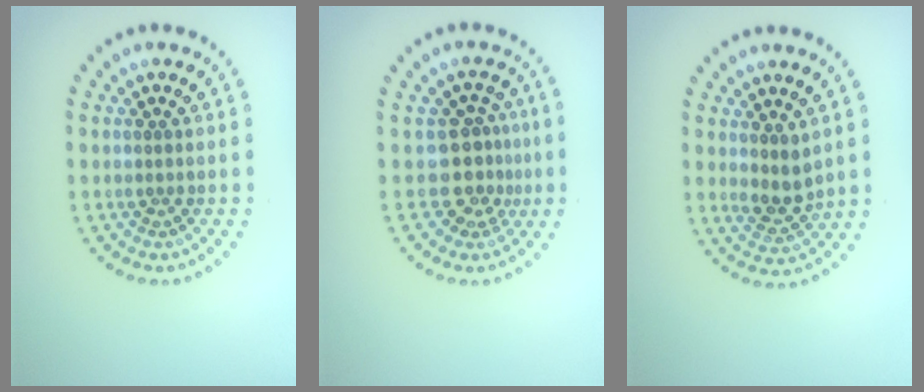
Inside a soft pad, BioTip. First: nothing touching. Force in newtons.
{"total": 3.0, "press": 2.1, "slide": 2.1}
{"total": 2.4, "press": 2.2, "slide": 1.1}